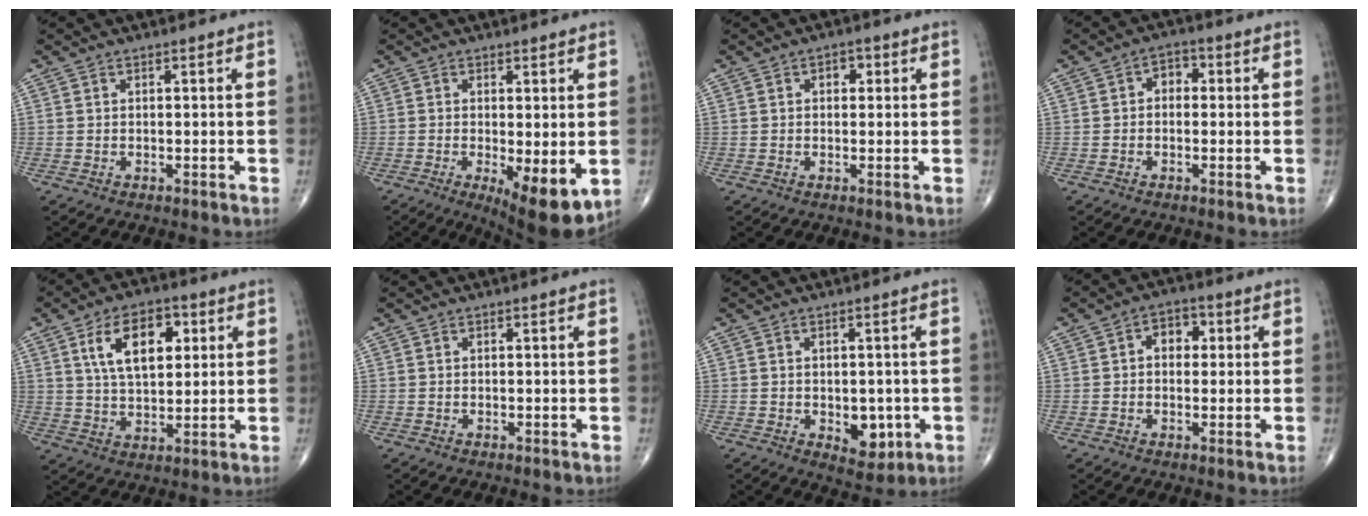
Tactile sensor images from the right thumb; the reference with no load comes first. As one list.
[{"total": 9.9, "force": [-2.4, 3.1, 9.1], "torque": [-0.129, -0.025, -0.029]}, {"total": 2.3, "force": [0.6, 1.7, 1.5], "torque": [-0.003, 0.003, 0.003]}, {"total": 3.5, "force": [0.1, 2.6, 2.3], "torque": [-0.009, 0.013, -0.011]}, {"total": 12.4, "force": [4.0, 6.8, 9.5], "torque": [-0.133, -0.007, 0.069]}, {"total": 0.0}, {"total": 6.2, "force": [-1.5, 3.8, 4.7], "torque": [-0.031, -0.006, -0.009]}, {"total": 5.0, "force": [0.8, 3.6, 3.4], "torque": [-0.022, 0.010, 0.002]}]